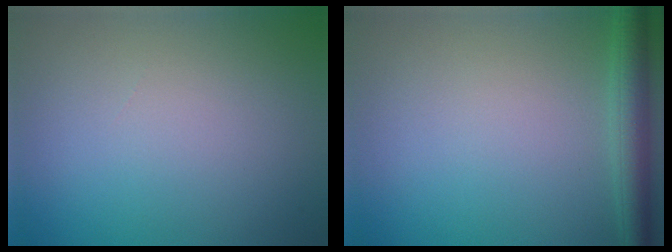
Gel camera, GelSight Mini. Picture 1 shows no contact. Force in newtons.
{"total": 3.3, "press": 3.3, "slide": 0.2}